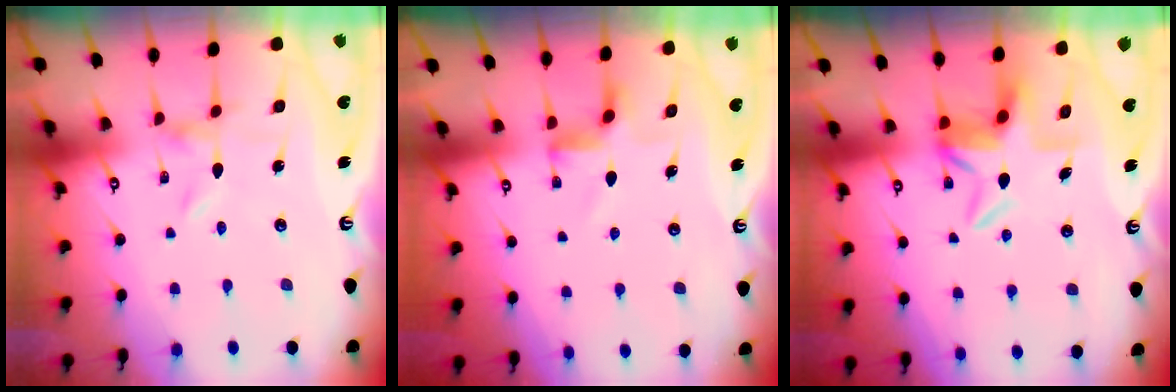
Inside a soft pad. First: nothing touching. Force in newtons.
{"total": 3.7, "press": 3.6, "slide": 0.6}
{"total": 5.9, "press": 5.5, "slide": 2.1}